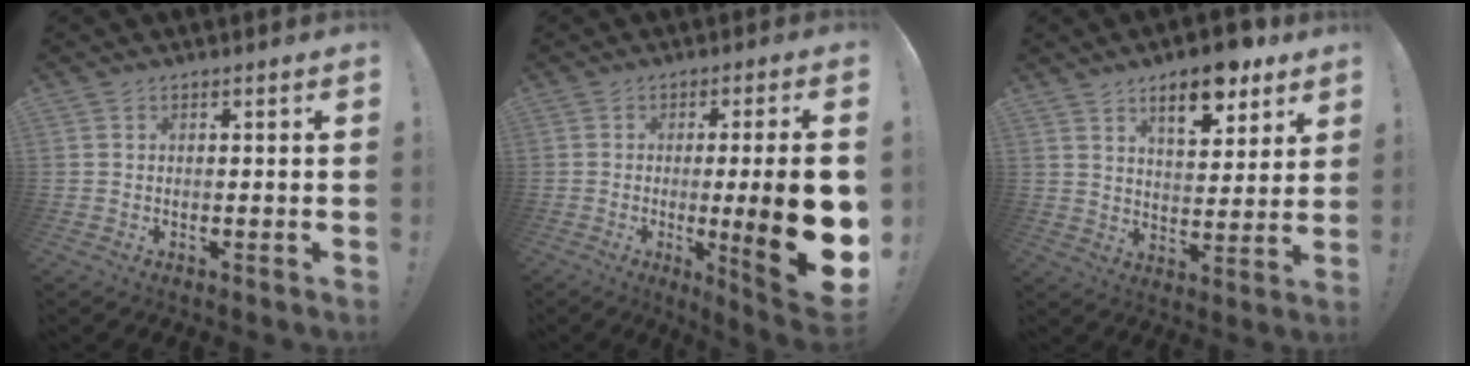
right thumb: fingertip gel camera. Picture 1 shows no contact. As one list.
[{"total": 18.7, "force": [-2.5, 1.7, 18.5], "torque": [-0.267, -0.010, -0.029]}, {"total": 12.0, "force": [7.8, 4.6, 7.9], "torque": [-0.108, -0.043, 0.133]}]